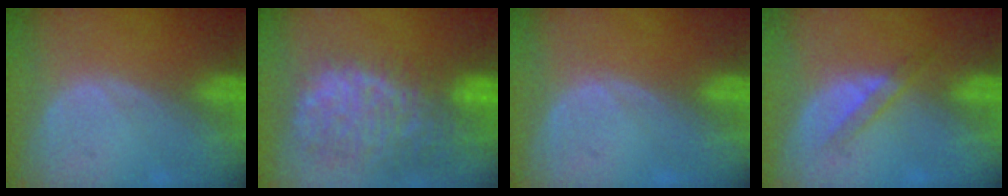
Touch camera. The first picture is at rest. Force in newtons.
{"total": 13.7, "press": 11.2, "slide": 7.9}
{"total": 0.0}
{"total": 2.9, "press": 2.8, "slide": 1.0}